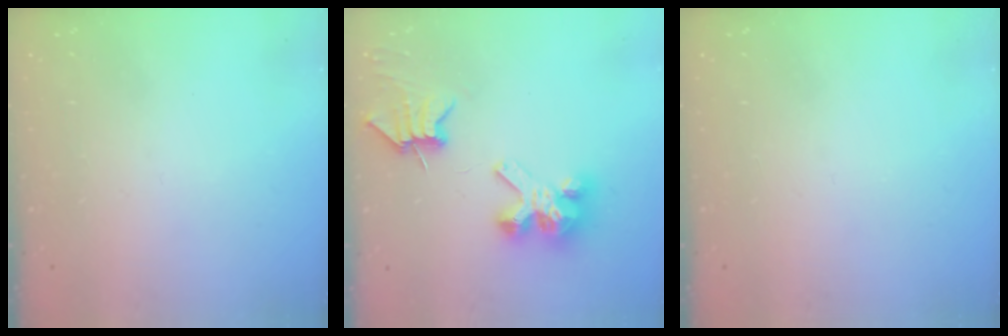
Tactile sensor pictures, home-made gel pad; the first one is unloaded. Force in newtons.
{"total": 8.2, "press": 8.1, "slide": 0.9}
{"total": 0.0}